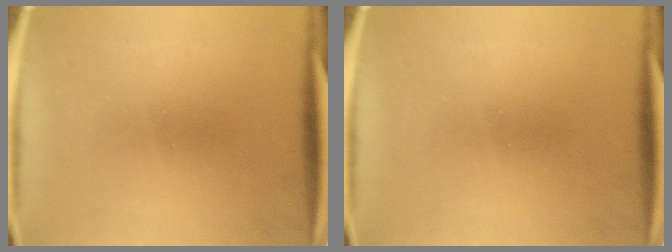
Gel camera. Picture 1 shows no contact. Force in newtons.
{"total": 0.0}